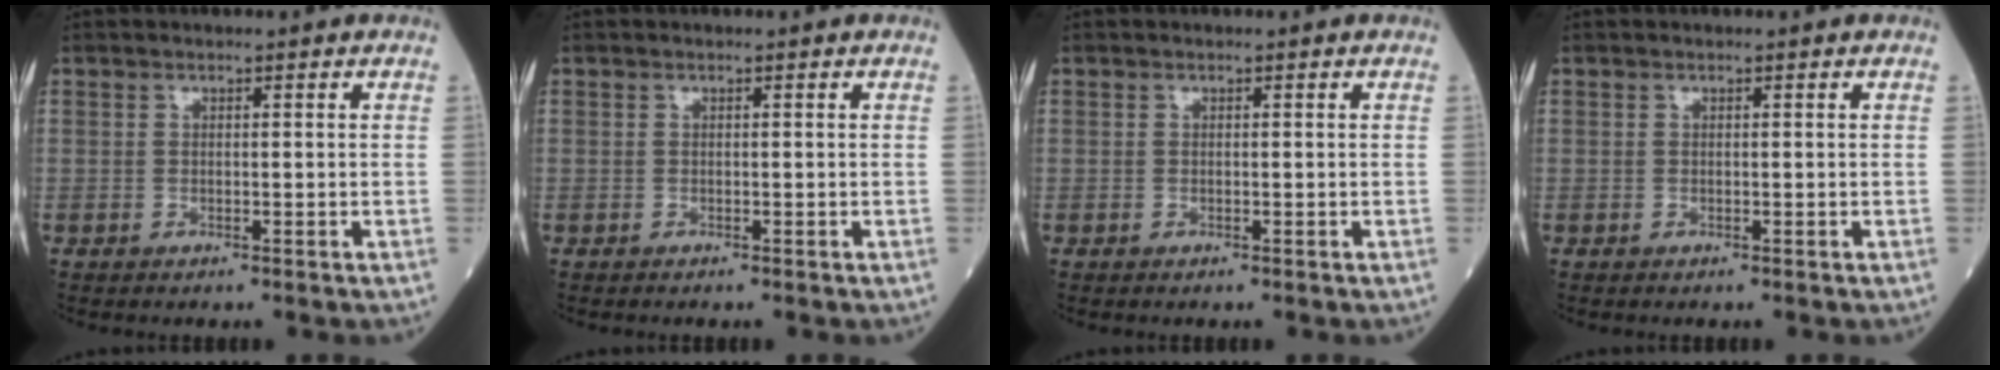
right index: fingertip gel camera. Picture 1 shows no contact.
{"total": 0.0}
{"total": 0.0}
{"total": 0.0}